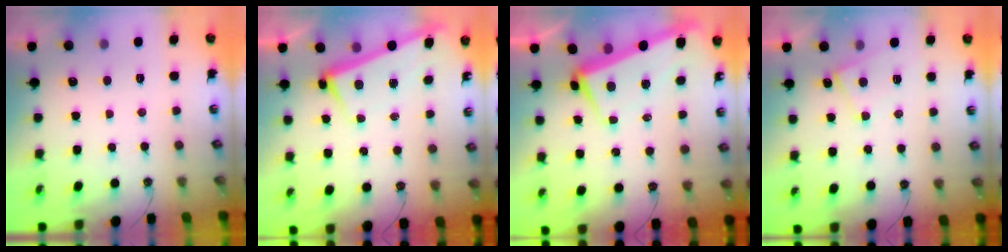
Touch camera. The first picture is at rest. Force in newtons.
{"total": 2.7, "press": 2.5, "slide": 1.0}
{"total": 2.1, "press": 0.4, "slide": 2.1}
{"total": 2.6, "press": 2.5, "slide": 0.5}